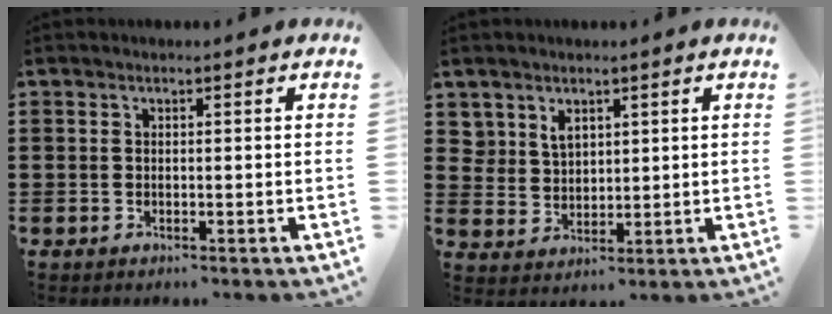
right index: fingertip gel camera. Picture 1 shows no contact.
{"total": 3.7, "force": [2.5, 2.6, 0.8], "torque": [-0.029, 0.008, 0.050]}